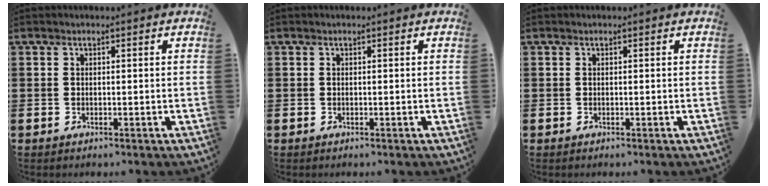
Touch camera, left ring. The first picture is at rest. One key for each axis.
{"total": 0.0}
{"total": 0.0}